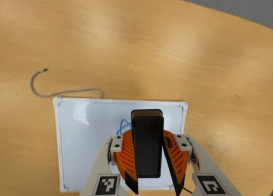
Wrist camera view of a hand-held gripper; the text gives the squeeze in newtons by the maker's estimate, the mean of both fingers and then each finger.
{"total": 8.6, "left": 7.9, "right": 9.2}